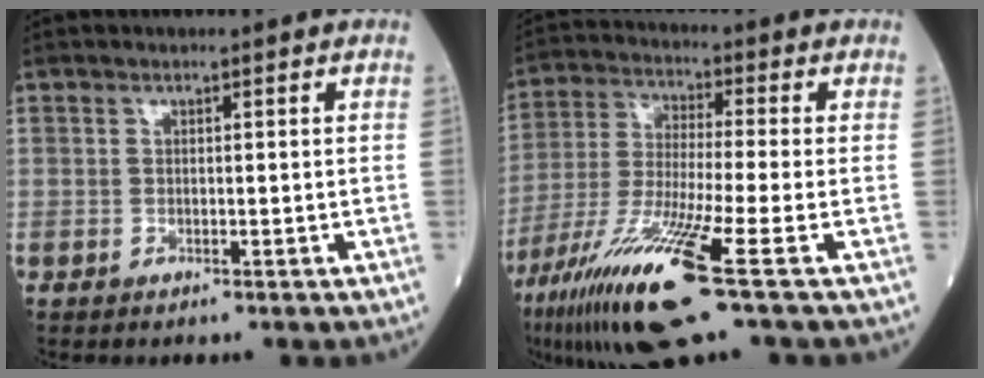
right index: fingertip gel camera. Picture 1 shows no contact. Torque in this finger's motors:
{"motor_torque": [1.06, -1.08, 0.84, 0.21]}